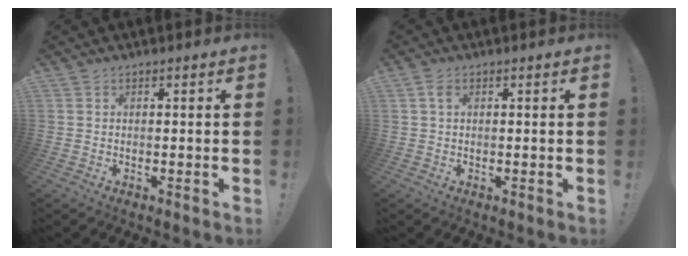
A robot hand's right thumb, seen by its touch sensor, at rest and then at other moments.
{"total": 2.1, "force": [0.8, 1.2, 1.5], "torque": [-0.023, 0.001, 0.012]}